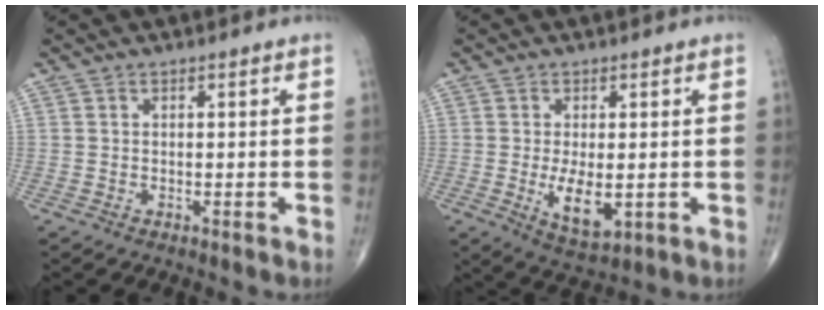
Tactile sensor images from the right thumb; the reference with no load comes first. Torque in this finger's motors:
{"motor_torque": [-0.10, 0.72, 0.57, 0.32, 0.19]}